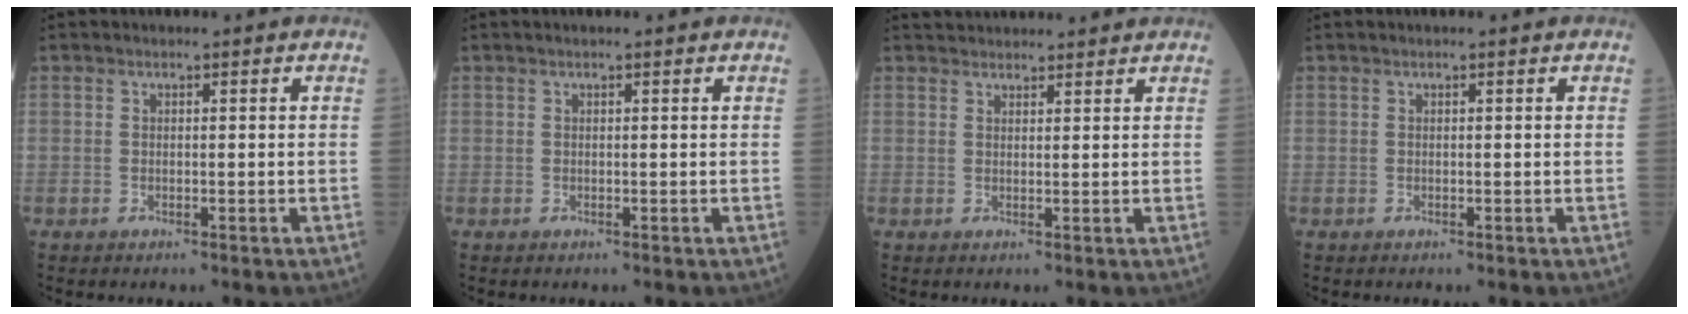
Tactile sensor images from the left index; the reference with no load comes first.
{"total": 1.2, "force": [1.0, 0.0, 0.6], "torque": [-0.010, 0.017, 0.018]}
{"total": 6.9, "force": [6.5, 1.3, 1.6], "torque": [-0.020, 0.034, 0.091]}
{"total": 0.6, "force": [0.5, 0.0, 0.3], "torque": [-0.008, 0.011, 0.010]}